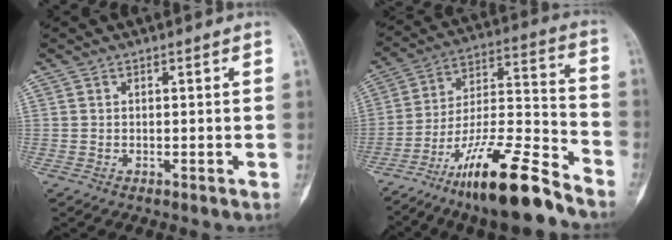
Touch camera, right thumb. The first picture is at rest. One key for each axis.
{"total": 20.1, "fx": -14.7, "fy": 3.5, "fz": 13.3, "tx": -0.250, "ty": 0.079, "tz": -0.258}